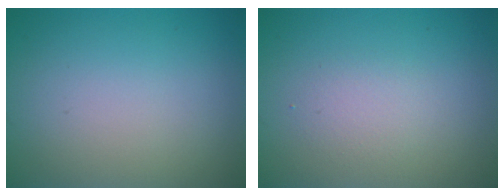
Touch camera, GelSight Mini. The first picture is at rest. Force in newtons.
{"total": 1.5, "press": 1.5, "slide": 0.2}